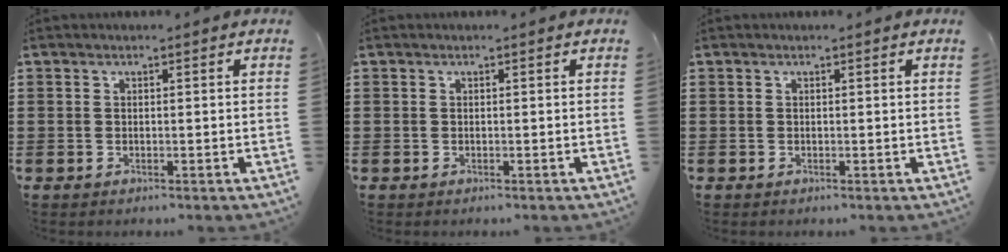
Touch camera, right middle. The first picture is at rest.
{"total": 0.0}
{"total": 0.0}